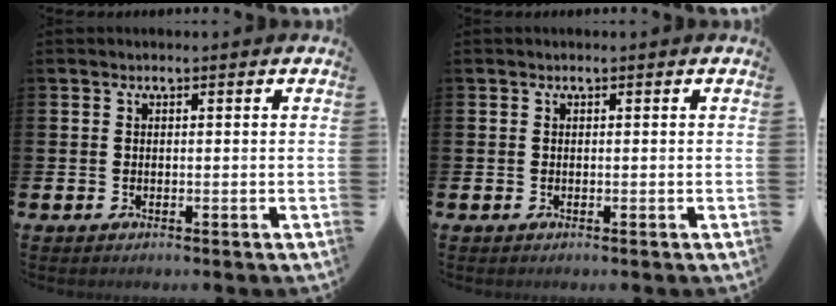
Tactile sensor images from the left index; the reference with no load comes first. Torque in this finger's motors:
{"motor_torque": [-0.05, 0.05, 0.00, 0.00]}